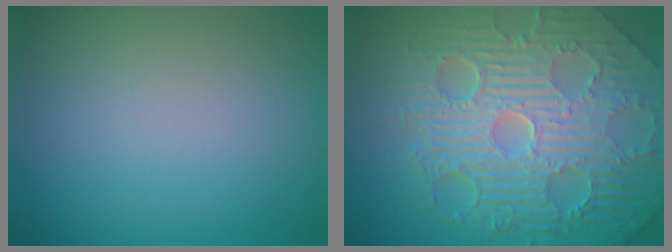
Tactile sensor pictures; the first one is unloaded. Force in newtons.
{"total": 11.1, "press": 7.2, "slide": 8.4}